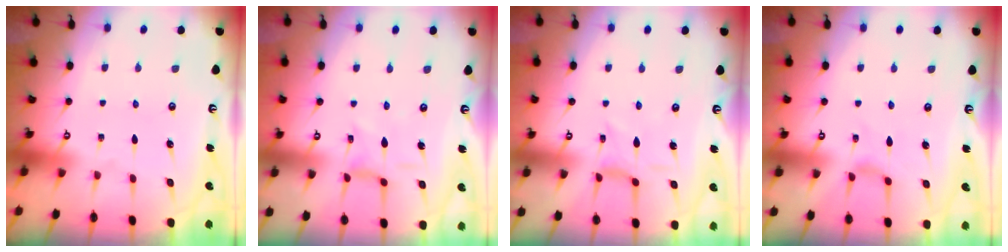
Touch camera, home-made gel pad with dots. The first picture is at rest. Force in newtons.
{"total": 2.7, "press": 2.6, "slide": 0.6}
{"total": 1.5, "press": 1.3, "slide": 0.6}
{"total": 1.7, "press": 1.6, "slide": 0.4}